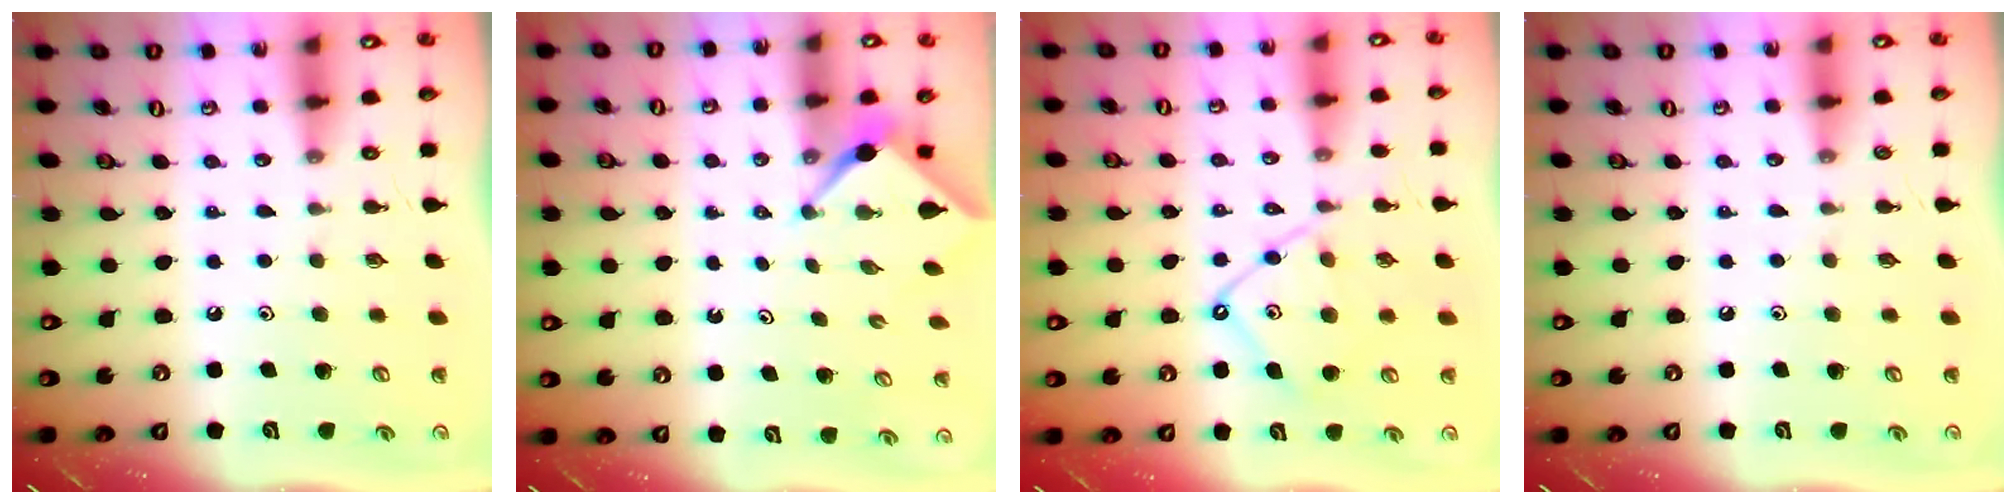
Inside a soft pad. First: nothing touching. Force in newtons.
{"total": 2.3, "press": 2.3, "slide": 0.2}
{"total": 10.5, "press": 10.4, "slide": 1.0}
{"total": 2.7, "press": 2.7, "slide": 0.4}